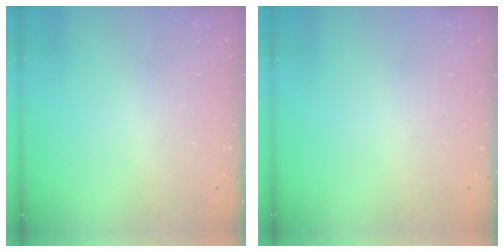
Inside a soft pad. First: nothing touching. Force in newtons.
{"total": 0.0}